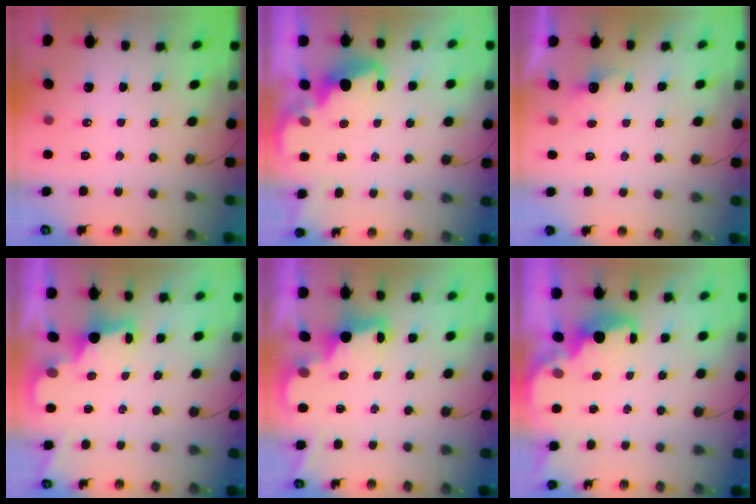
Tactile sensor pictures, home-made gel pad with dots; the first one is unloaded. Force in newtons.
{"total": 2.5, "press": 2.4, "slide": 0.7}
{"total": 2.3, "press": 2.1, "slide": 0.9}
{"total": 2.1, "press": 2.1, "slide": 0.5}
{"total": 2.6, "press": 2.6, "slide": 0.5}
{"total": 2.5, "press": 2.4, "slide": 0.8}